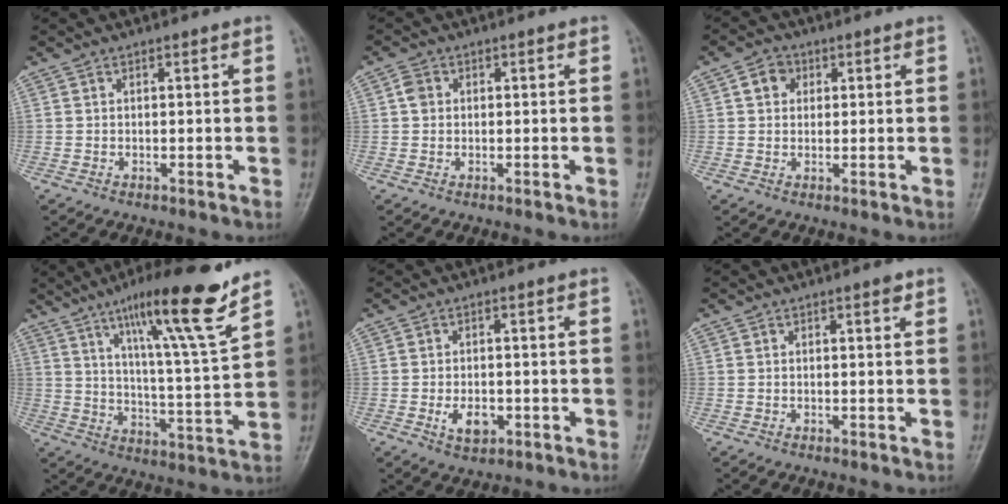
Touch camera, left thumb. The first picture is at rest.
{"total": 2.1, "force": [0.3, 1.8, 1.0], "torque": [-0.011, 0.004, 0.001]}
{"total": 3.8, "force": [1.2, 3.2, 1.7], "torque": [-0.008, 0.002, 0.015]}
{"total": 17.5, "force": [11.5, 1.1, 13.1], "torque": [-0.197, -0.061, 0.183]}
{"total": 4.3, "force": [-1.2, 2.7, 3.1], "torque": [-0.046, -0.002, -0.014]}
{"total": 0.9, "force": [0.5, 0.3, 0.6], "torque": [-0.009, -0.002, 0.006]}